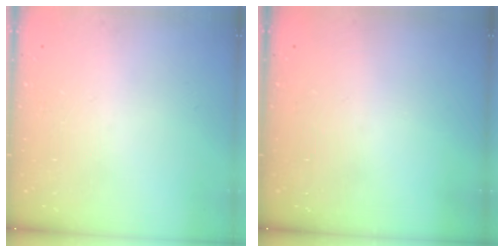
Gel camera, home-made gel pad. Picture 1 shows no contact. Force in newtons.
{"total": 0.0}